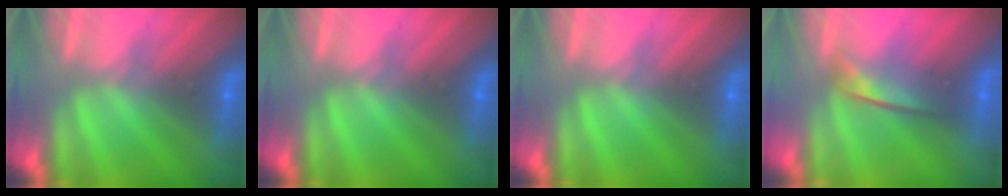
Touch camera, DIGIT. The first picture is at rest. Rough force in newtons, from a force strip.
{"total": 0.0}
{"total": 0.0}
{"total": 2.0}